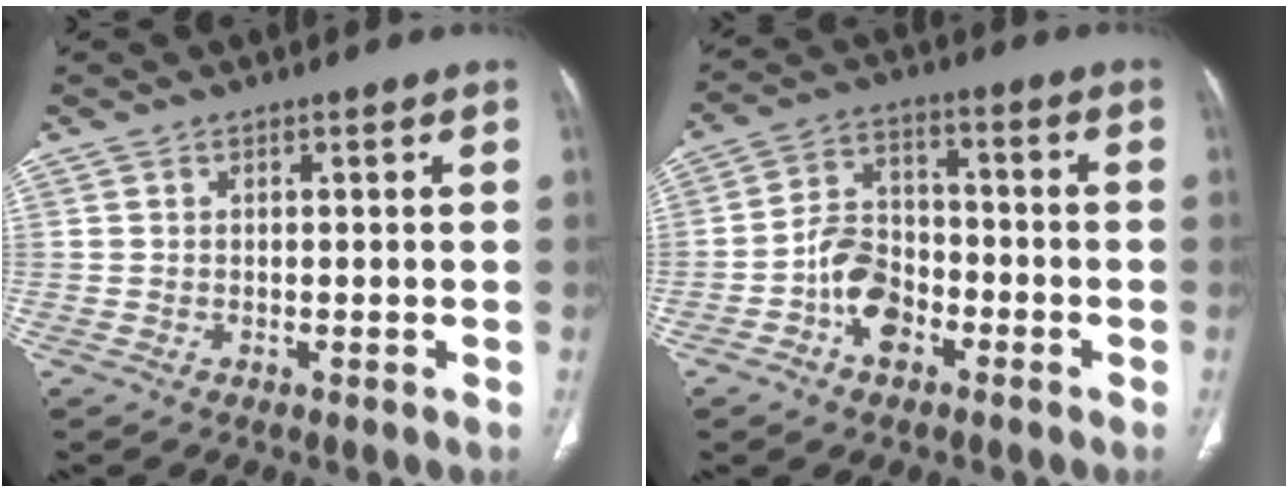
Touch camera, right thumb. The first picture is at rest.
{"total": 9.1, "force": [-4.0, 6.0, 5.6], "torque": [-0.082, 0.034, -0.079]}